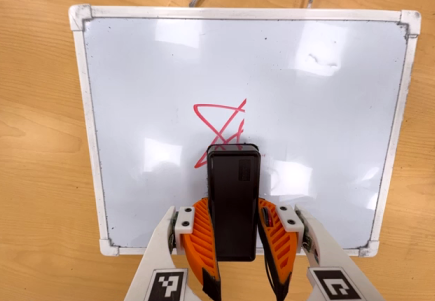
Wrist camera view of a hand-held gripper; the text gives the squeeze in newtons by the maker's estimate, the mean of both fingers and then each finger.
{"total": 7.8, "left": 6.0, "right": 9.6}